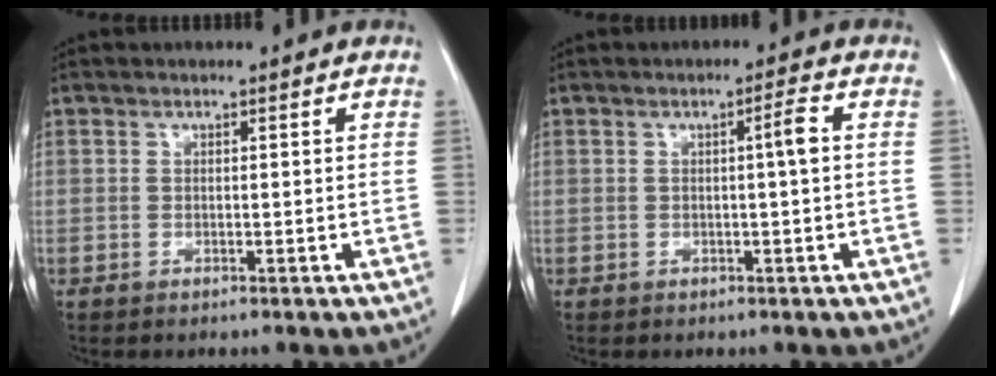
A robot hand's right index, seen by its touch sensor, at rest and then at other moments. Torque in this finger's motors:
{"motor_torque": [-0.08, 0.13, 0.01, 0.03]}